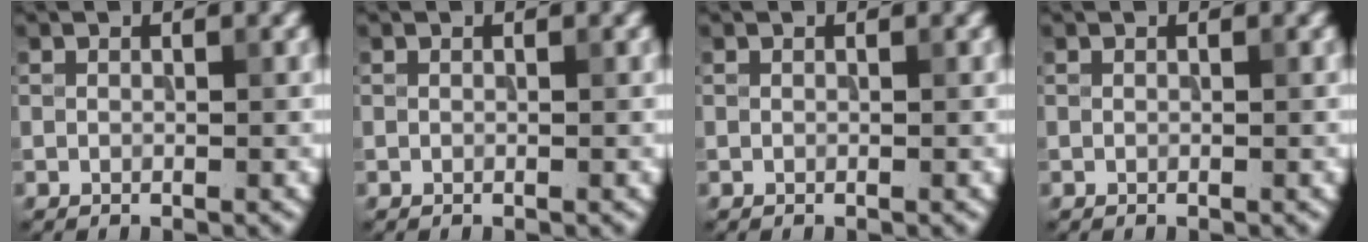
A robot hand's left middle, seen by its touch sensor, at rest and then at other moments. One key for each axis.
{"total": 0.0}
{"total": 0.0}
{"total": 0.0}